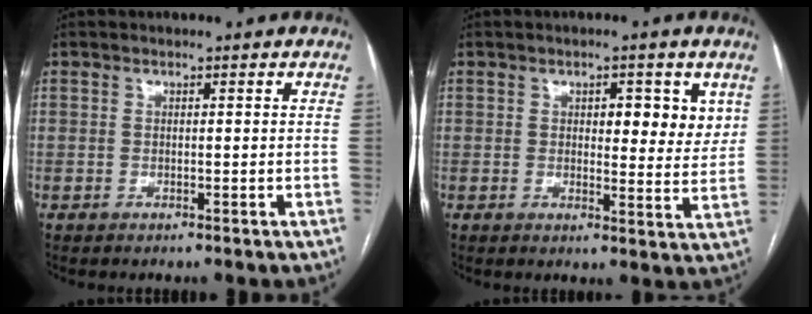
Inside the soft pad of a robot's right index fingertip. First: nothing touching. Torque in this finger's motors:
{"motor_torque": [0.03, 0.02, 0.03, 0.01]}